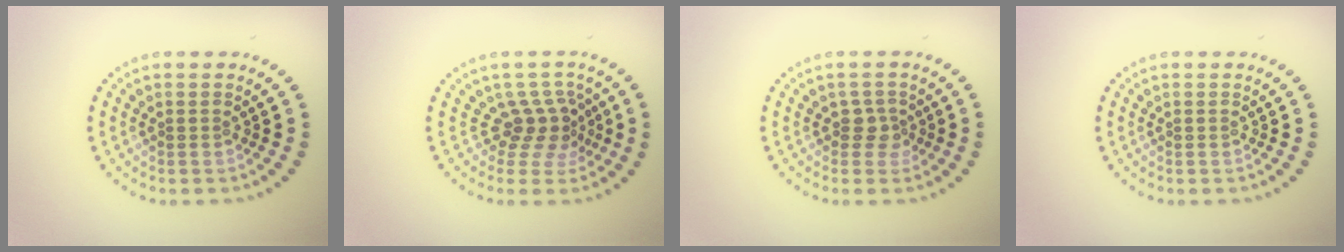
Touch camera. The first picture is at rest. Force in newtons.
{"total": 2.9, "press": 1.9, "slide": 2.1}
{"total": 1.7, "press": 1.4, "slide": 1.0}
{"total": 0.0}